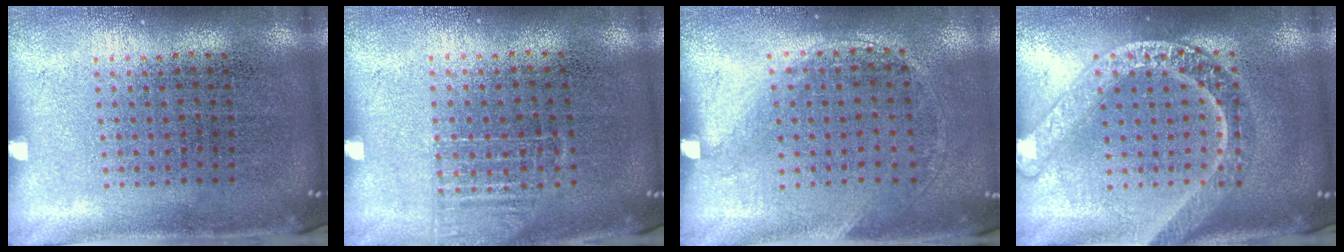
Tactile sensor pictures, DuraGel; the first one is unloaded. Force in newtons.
{"total": 1.1, "press": 0.9, "slide": 0.5}
{"total": 1.4, "press": 0.9, "slide": 1.0}
{"total": 2.6, "press": 2.6, "slide": 0.3}